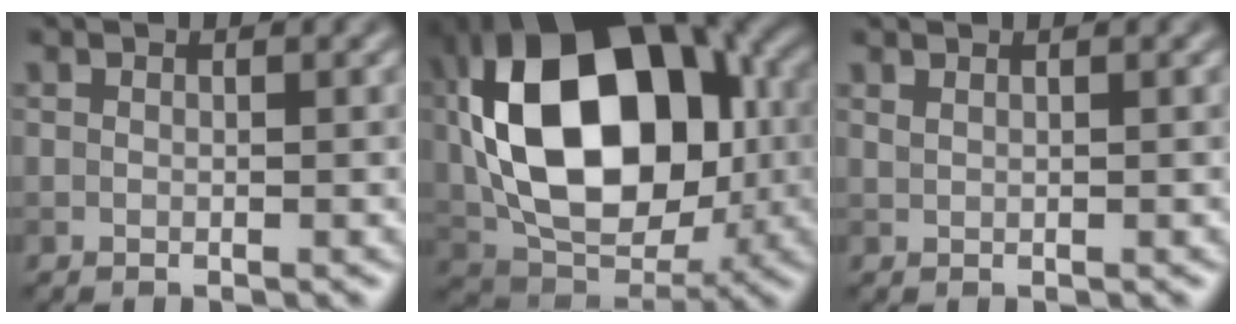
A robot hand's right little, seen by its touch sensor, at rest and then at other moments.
{"total": 15.9, "force": [1.6, 10.3, 12.0], "torque": [-0.213, 0.006, 0.030]}
{"total": 0.7, "force": [0.5, 0.2, 0.3], "torque": [-0.005, 0.001, 0.008]}